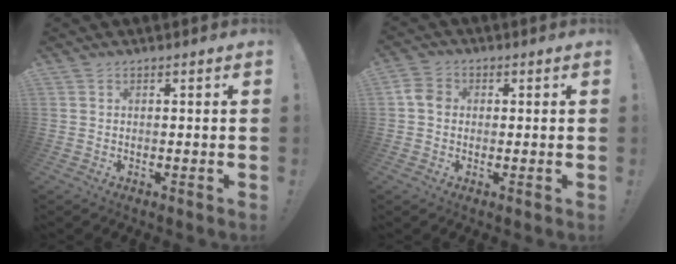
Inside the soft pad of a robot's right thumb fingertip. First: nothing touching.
{"total": 4.9, "force": [0.0, 3.9, 3.0], "torque": [-0.047, 0.013, 0.002]}